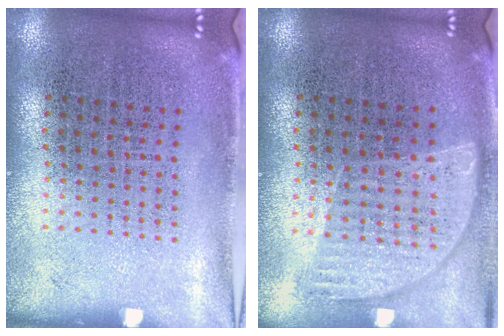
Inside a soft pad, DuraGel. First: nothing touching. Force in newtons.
{"total": 0.8, "press": 0.8, "slide": 0.2}